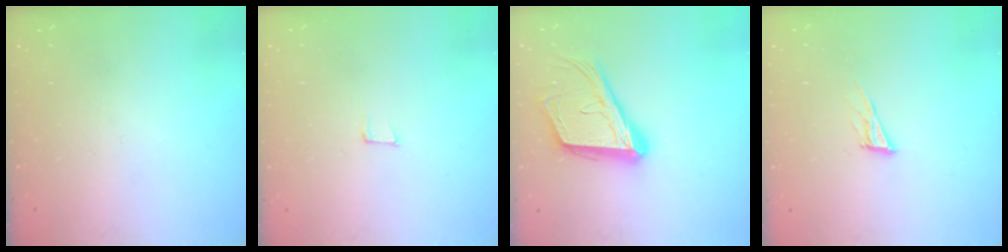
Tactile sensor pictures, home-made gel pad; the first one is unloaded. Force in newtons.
{"total": 4.1, "press": 4.0, "slide": 1.1}
{"total": 18.5, "press": 18.2, "slide": 3.5}
{"total": 8.4, "press": 8.0, "slide": 2.2}